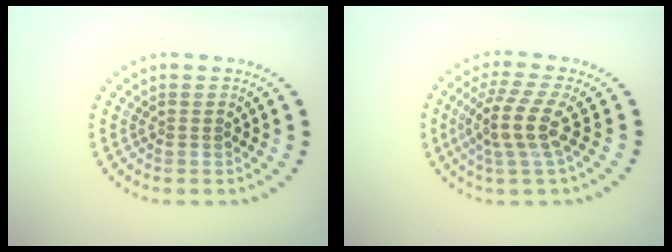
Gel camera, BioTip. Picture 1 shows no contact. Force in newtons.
{"total": 3.9, "press": 2.9, "slide": 2.6}